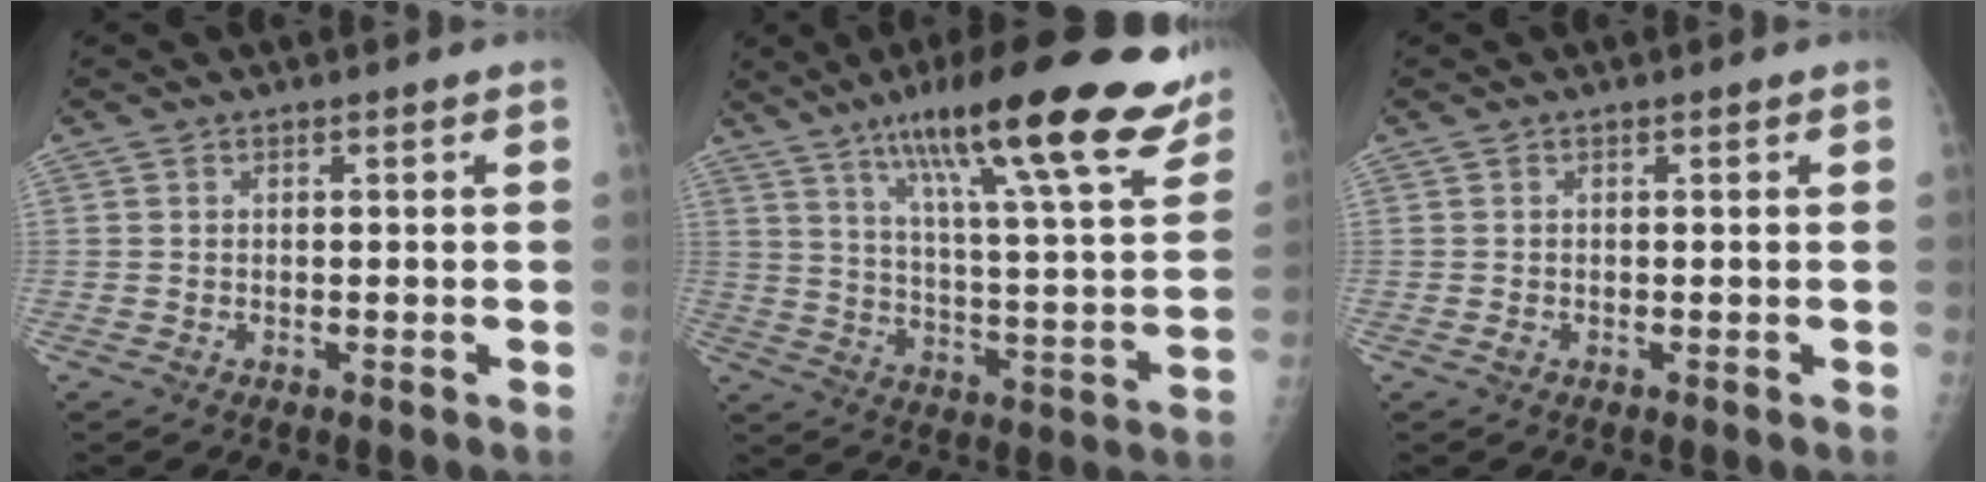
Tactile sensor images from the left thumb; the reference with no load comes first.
{"total": 26.0, "force": [17.5, 4.3, 18.7], "torque": [-0.263, -0.051, 0.261]}
{"total": 0.5, "force": [-0.1, 0.4, 0.3], "torque": [-0.002, 0.000, -0.003]}